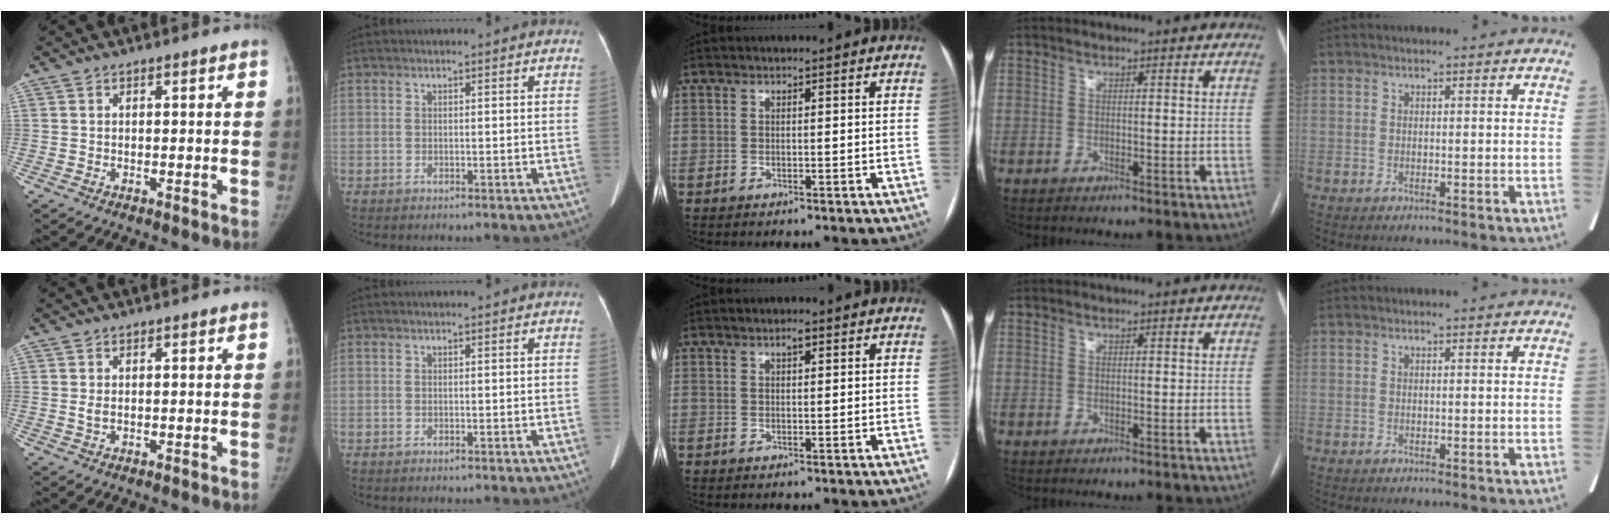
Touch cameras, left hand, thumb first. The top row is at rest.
{"thumb": {"total": 1.5, "force": [0.3, 0.7, 1.2], "torque": [-0.026, 0.002, 0.010]}, "middle": {"total": 1.2, "force": [0.7, 0.4, 0.9], "torque": [-0.016, 0.004, 0.010]}}